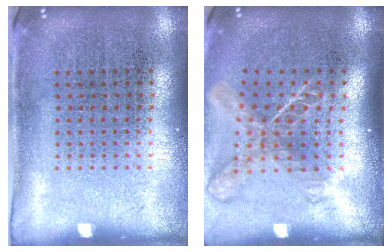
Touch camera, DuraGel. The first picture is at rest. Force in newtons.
{"total": 1.9, "press": 1.4, "slide": 1.3}